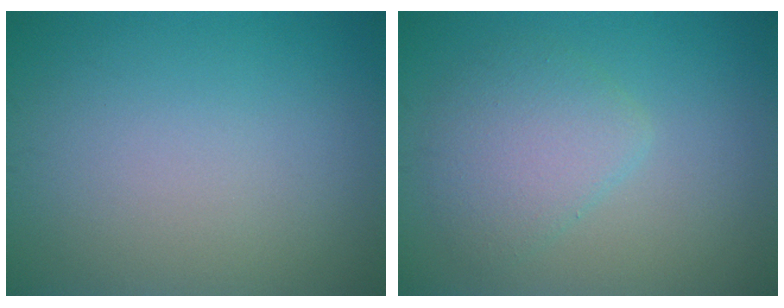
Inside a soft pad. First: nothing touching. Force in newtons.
{"total": 3.3, "press": 3.3, "slide": 0.2}